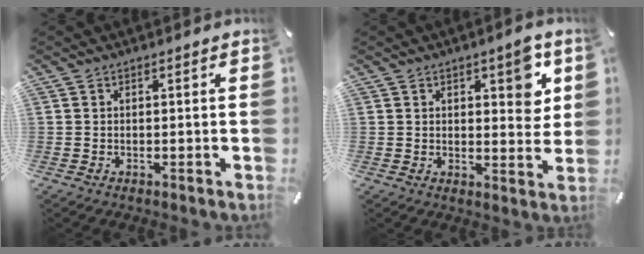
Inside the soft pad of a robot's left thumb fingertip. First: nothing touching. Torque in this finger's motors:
{"motor_torque": [0.27, -0.33, 0.20, 0.29, -0.02]}